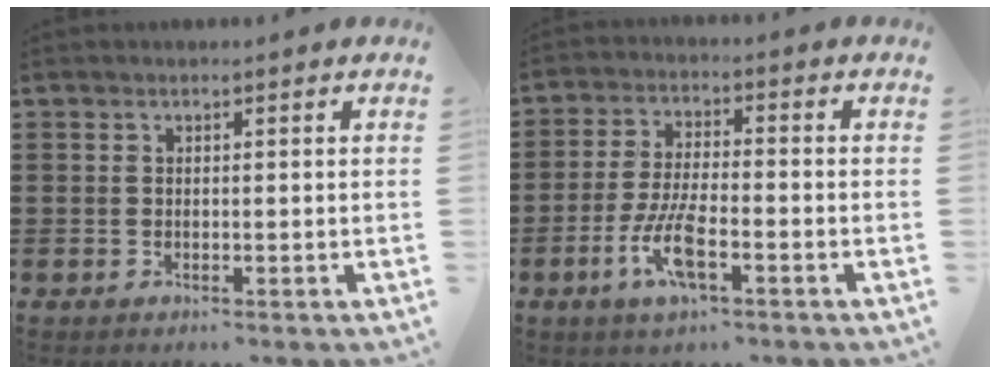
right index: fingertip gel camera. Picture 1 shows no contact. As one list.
[{"total": 7.6, "force": [-3.2, 2.1, 6.6], "torque": [-0.146, -0.014, -0.061]}]